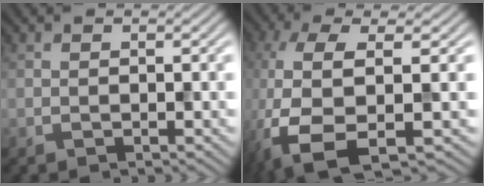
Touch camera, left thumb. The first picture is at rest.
{"total": 11.5, "force": [-4.6, 3.8, 9.8], "torque": [-0.221, -0.018, -0.094]}